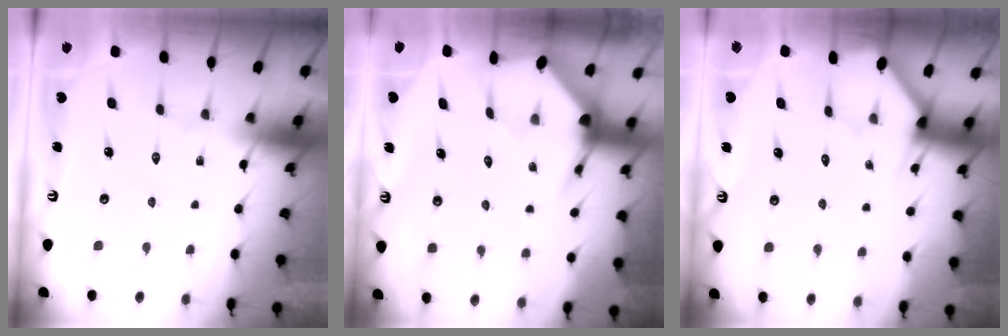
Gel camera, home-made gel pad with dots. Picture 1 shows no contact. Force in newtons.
{"total": 3.7, "press": 3.7, "slide": 0.4}
{"total": 1.9, "press": 1.9, "slide": 0.1}